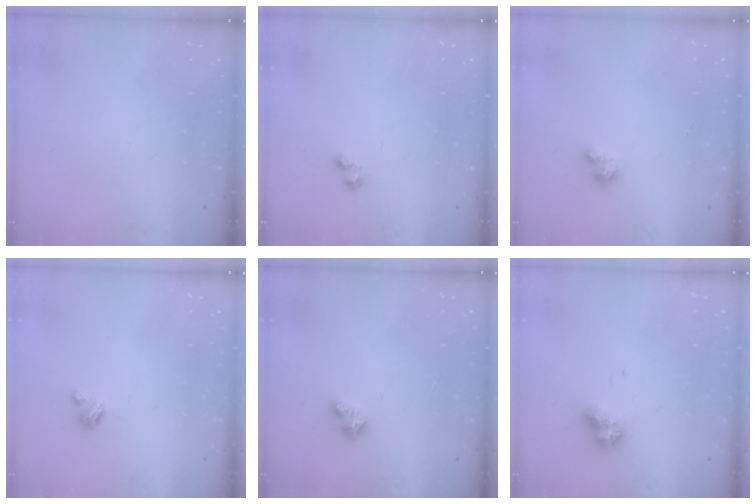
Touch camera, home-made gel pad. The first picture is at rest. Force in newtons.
{"total": 1.2, "press": 1.0, "slide": 0.6}
{"total": 2.5, "press": 2.5, "slide": 0.3}
{"total": 2.7, "press": 2.7, "slide": 0.3}
{"total": 3.3, "press": 3.3, "slide": 0.2}
{"total": 7.8, "press": 7.7, "slide": 1.1}